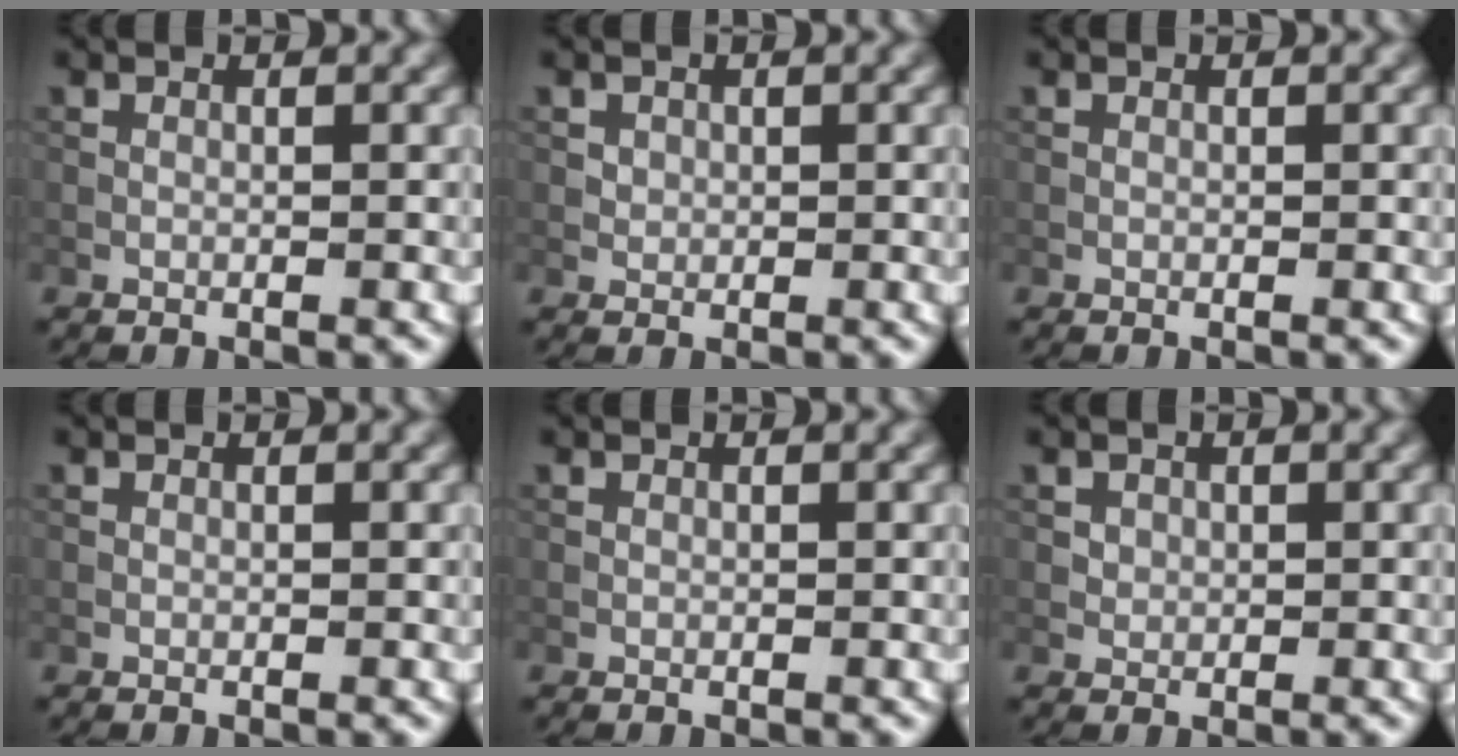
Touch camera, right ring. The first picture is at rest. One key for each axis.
{"total": 0.9, "fx": 0.3, "fy": 0.8, "fz": 0.2, "tx": 0.000, "ty": -0.004, "tz": 0.010}
{"total": 0.0}
{"total": 0.0}
{"total": 0.0}
{"total": 1.2, "fx": 0.5, "fy": 1.1, "fz": 0.3, "tx": -0.004, "ty": -0.005, "tz": 0.018}